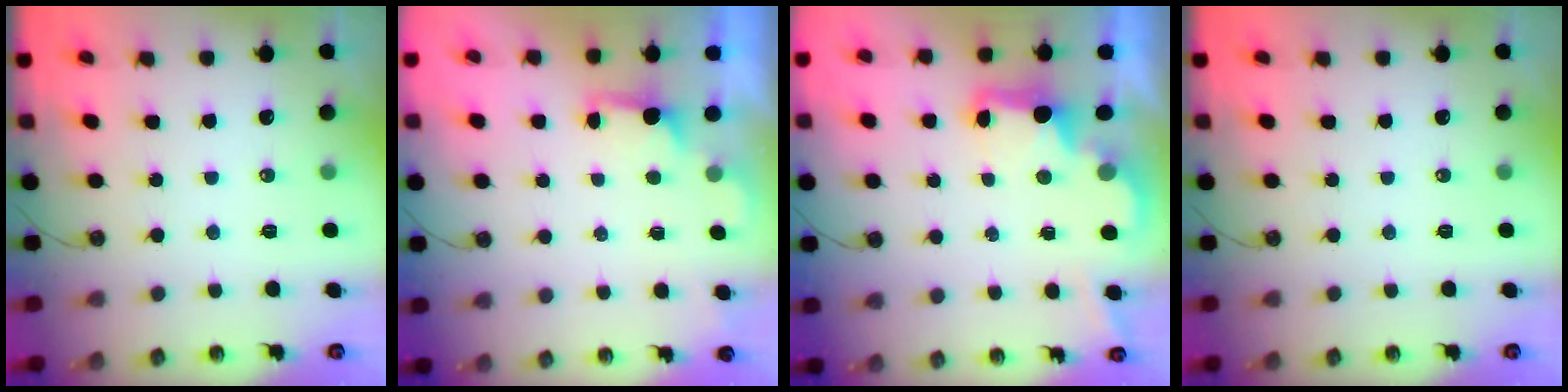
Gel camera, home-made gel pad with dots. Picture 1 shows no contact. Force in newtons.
{"total": 1.2, "press": 0.8, "slide": 0.8}
{"total": 3.0, "press": 2.9, "slide": 0.6}
{"total": 0.0}